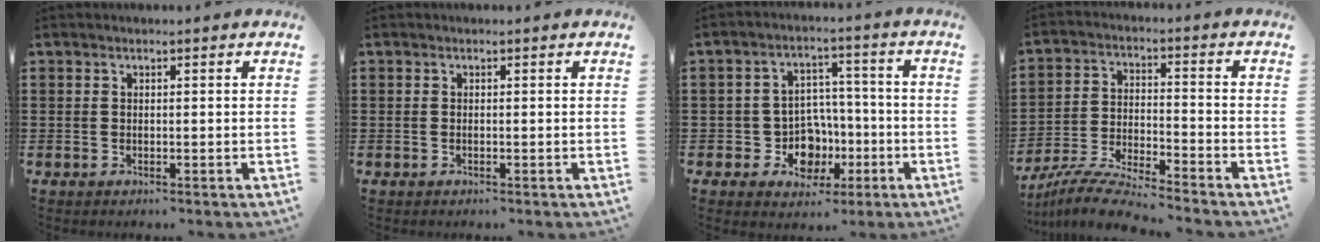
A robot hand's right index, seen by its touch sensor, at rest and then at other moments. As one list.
[{"total": 0.0}, {"total": 7.7, "force": [-2.2, 6.7, 3.2], "torque": [-0.055, 0.014, -0.030]}, {"total": 7.3, "force": [-7.0, 0.1, 2.0], "torque": [-0.052, 0.001, -0.140]}]